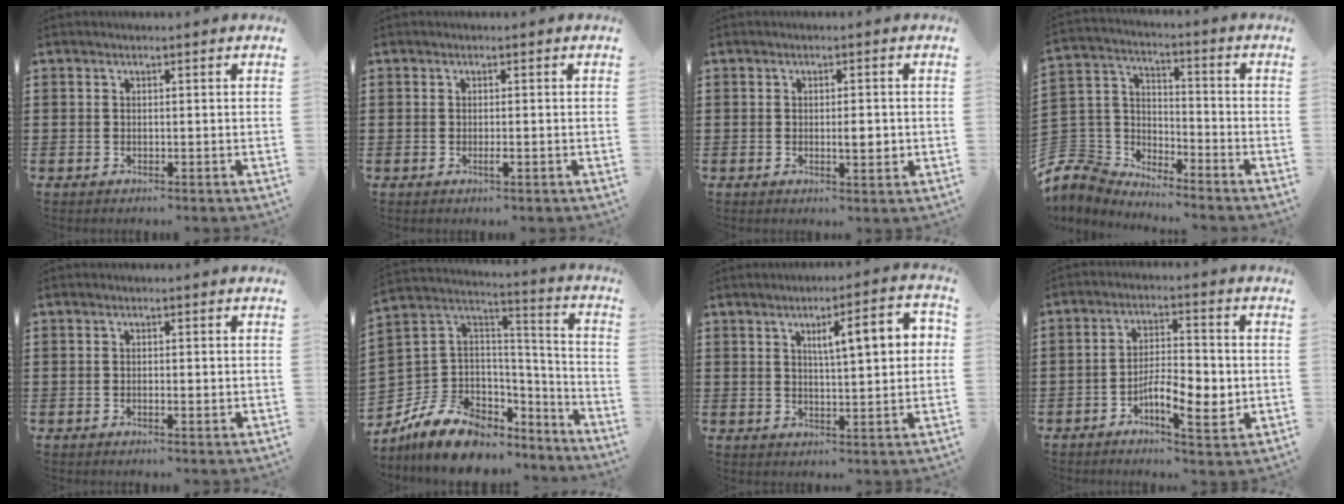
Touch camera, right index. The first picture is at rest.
{"total": 1.2, "force": [-0.4, 0.1, 1.1], "torque": [-0.027, -0.006, -0.010]}
{"total": 3.1, "force": [-0.3, 0.8, 3.0], "torque": [-0.052, -0.003, -0.005]}
{"total": 5.2, "force": [-4.2, 3.0, 0.1], "torque": [-0.054, -0.014, -0.096]}
{"total": 1.0, "force": [-0.2, 0.2, 0.9], "torque": [-0.017, -0.003, -0.003]}
{"total": 10.4, "force": [-6.5, 7.3, 3.5], "torque": [-0.092, 0.014, -0.117]}
{"total": 7.3, "force": [2.0, 1.6, 6.8], "torque": [-0.109, -0.005, 0.023]}
{"total": 7.6, "force": [-2.6, 2.8, 6.6], "torque": [-0.117, 0.004, -0.045]}